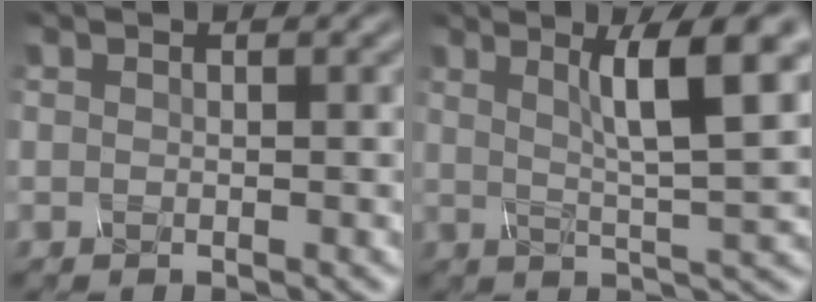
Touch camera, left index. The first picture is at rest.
{"total": 7.5, "force": [2.4, 1.2, 7.0], "torque": [-0.100, 0.005, 0.047]}